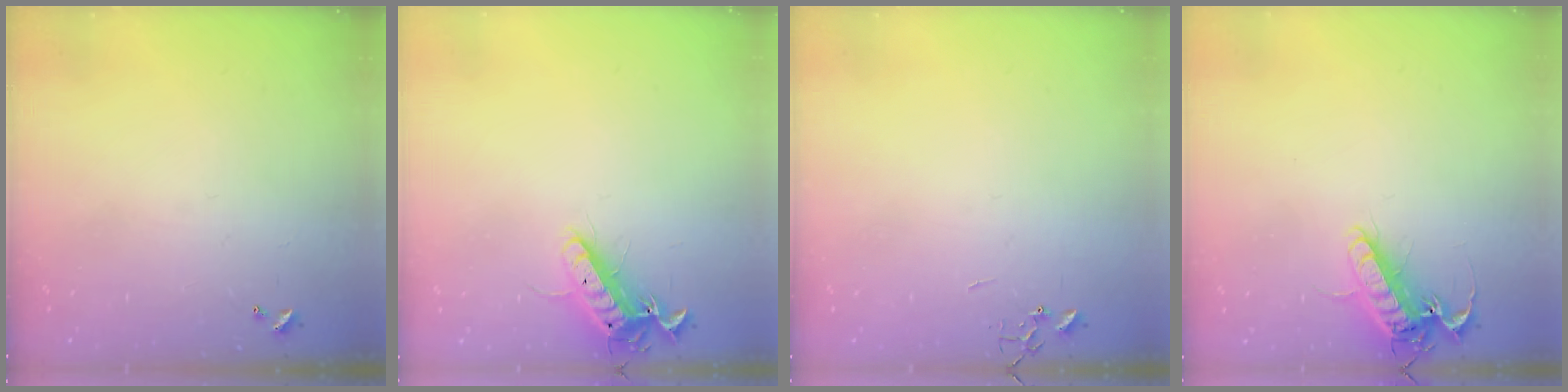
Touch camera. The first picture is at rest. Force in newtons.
{"total": 12.2, "press": 12.1, "slide": 1.4}
{"total": 0.0}
{"total": 13.4, "press": 13.2, "slide": 2.1}